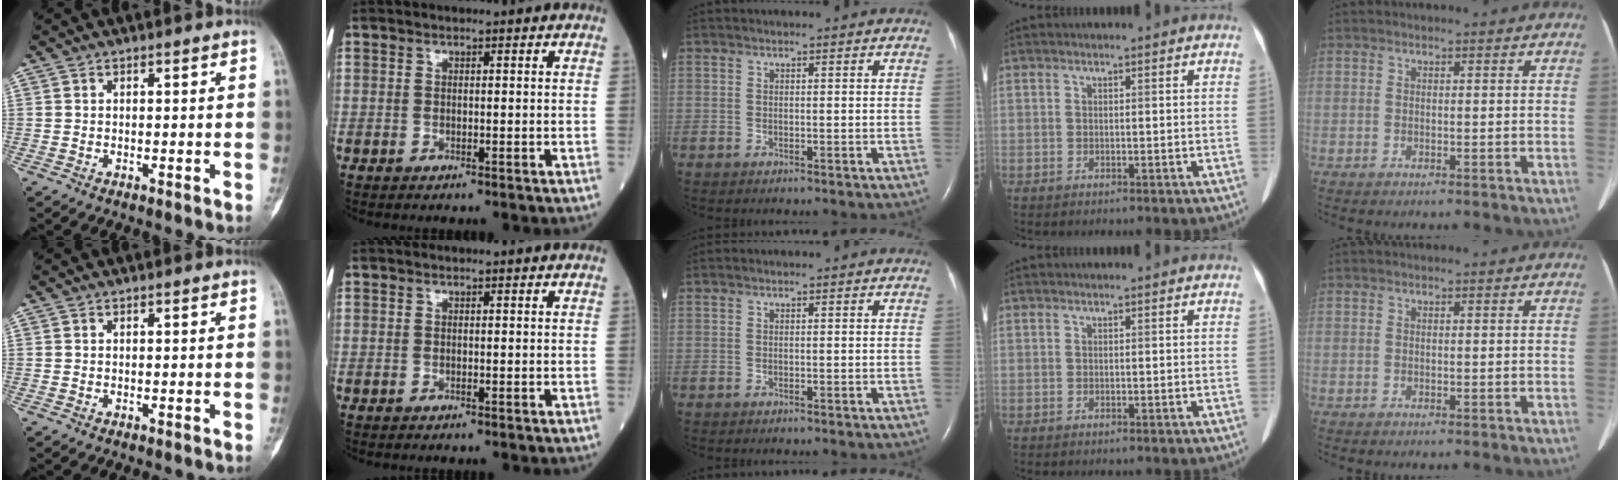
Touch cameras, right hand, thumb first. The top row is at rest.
{}